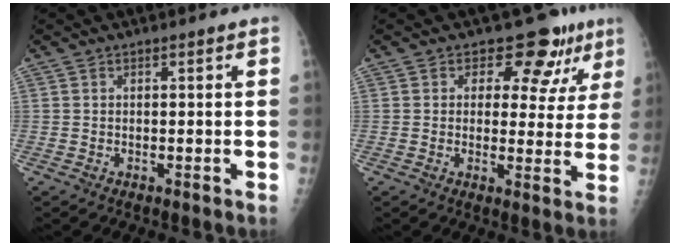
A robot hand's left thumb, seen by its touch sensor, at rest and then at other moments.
{"total": 8.4, "force": [5.6, 5.4, 3.3], "torque": [0.002, -0.029, 0.058]}